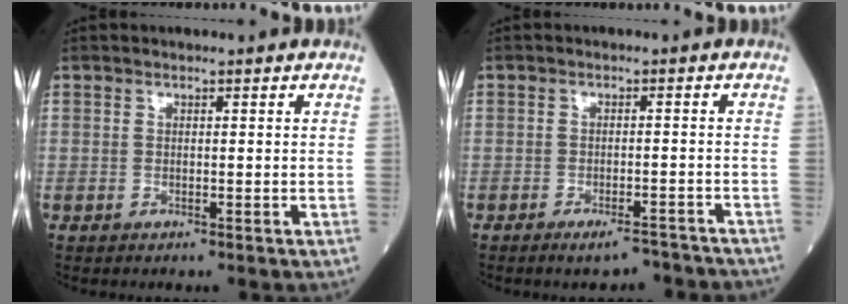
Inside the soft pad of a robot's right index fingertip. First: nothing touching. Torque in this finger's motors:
{"motor_torque": [-0.09, -0.36, 0.06, -0.01]}